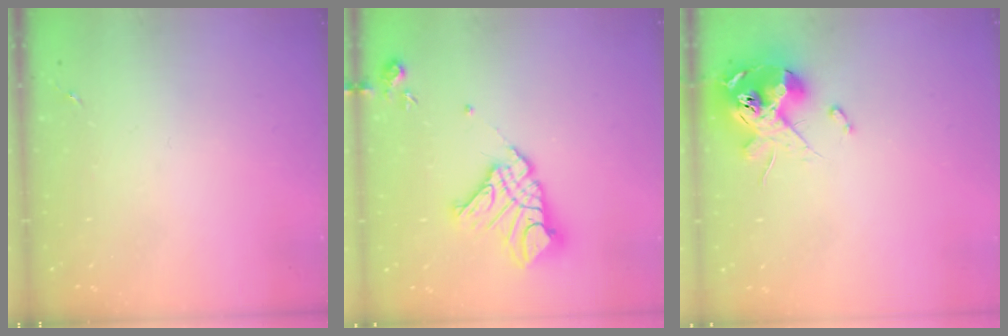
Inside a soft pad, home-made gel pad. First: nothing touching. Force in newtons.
{"total": 15.8, "press": 15.7, "slide": 1.9}
{"total": 14.1, "press": 14.0, "slide": 1.7}